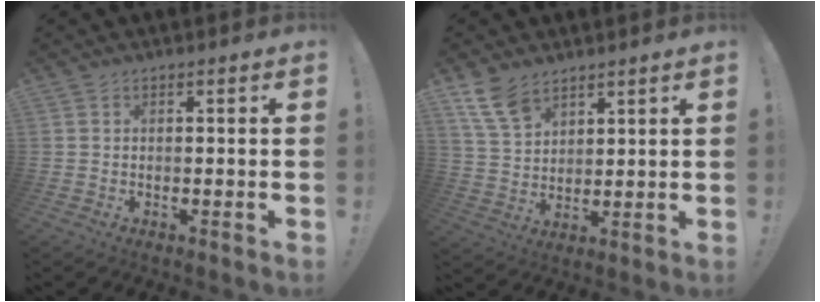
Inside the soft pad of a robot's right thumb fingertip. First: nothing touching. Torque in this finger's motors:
{"motor_torque": [0.41, 0.62, 0.72, 0.27, -0.01]}